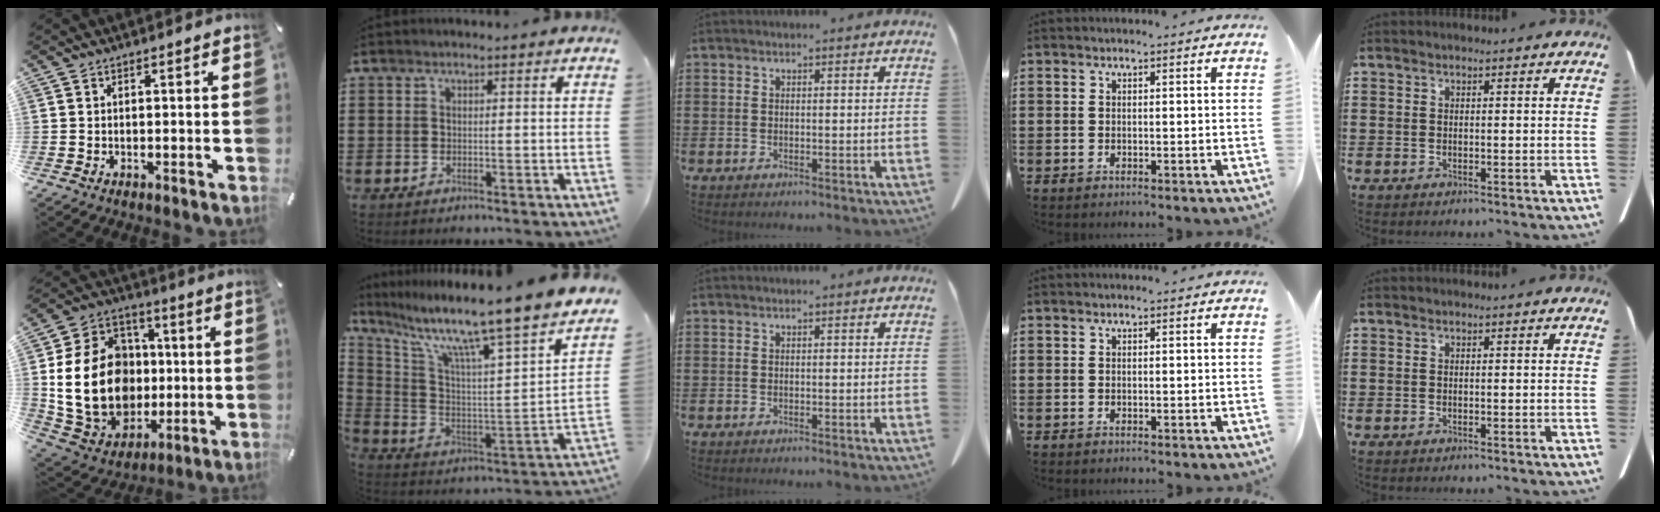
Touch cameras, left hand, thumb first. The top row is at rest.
{"thumb": {"total": 23.5, "force": [0.2, 18.9, 13.9], "torque": [-0.283, 0.007, 0.027]}, "index": {"total": 11.6, "force": [9.3, -0.4, 6.9], "torque": [-0.134, -0.090, 0.136]}}